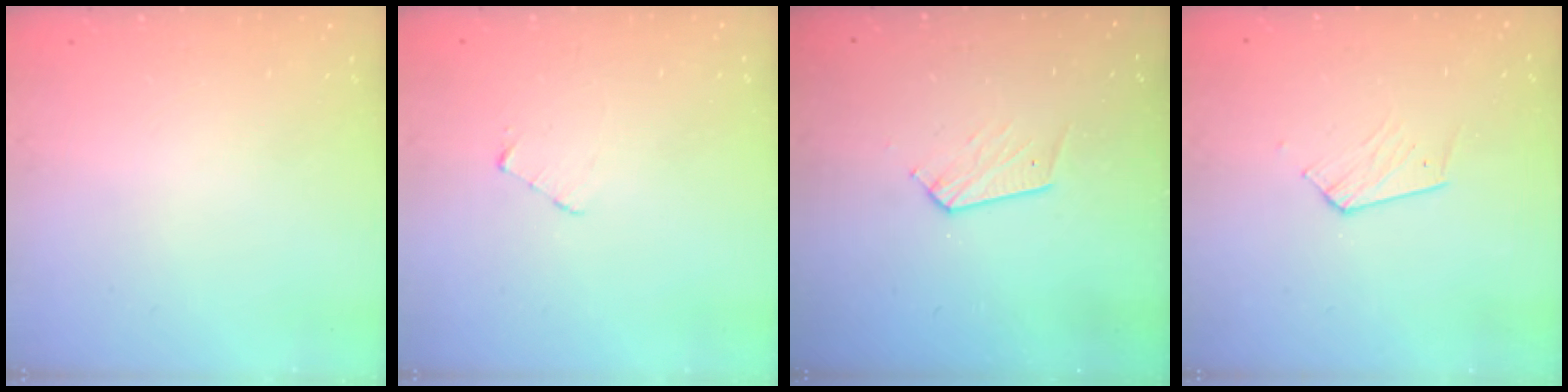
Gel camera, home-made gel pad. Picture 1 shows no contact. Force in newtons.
{"total": 2.6, "press": 2.6, "slide": 0.3}
{"total": 6.9, "press": 6.9, "slide": 0.7}
{"total": 4.9, "press": 4.8, "slide": 0.4}